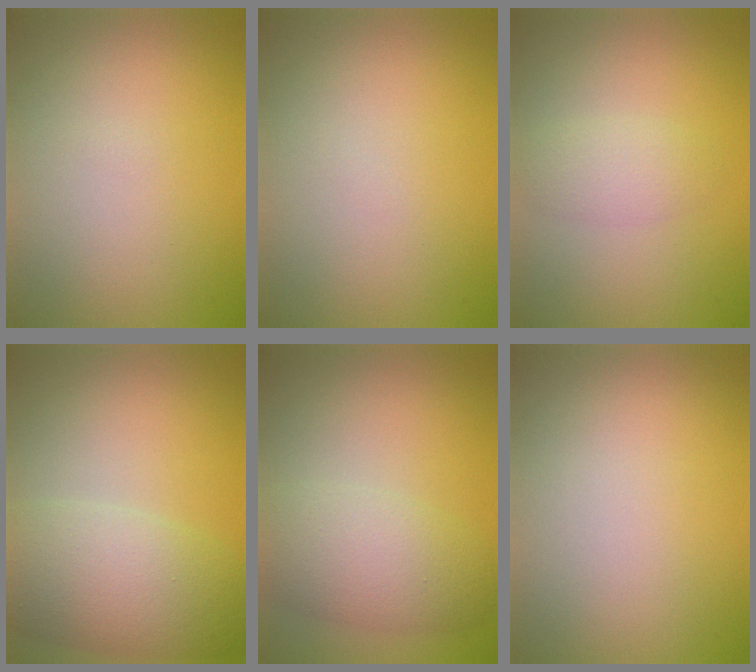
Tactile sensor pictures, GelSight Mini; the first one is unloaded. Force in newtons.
{"total": 0.0}
{"total": 1.9, "press": 1.9, "slide": 0.1}
{"total": 6.8, "press": 6.7, "slide": 0.6}
{"total": 5.0, "press": 5.0, "slide": 0.1}
{"total": 0.0}